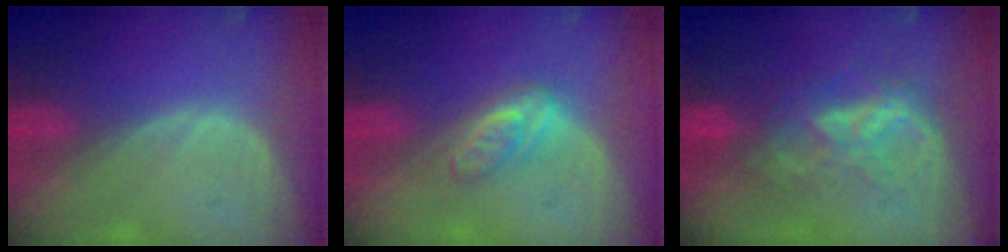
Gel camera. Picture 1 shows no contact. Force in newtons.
{"total": 4.8, "press": 4.3, "slide": 2.3}
{"total": 6.4, "press": 6.4, "slide": 0.7}